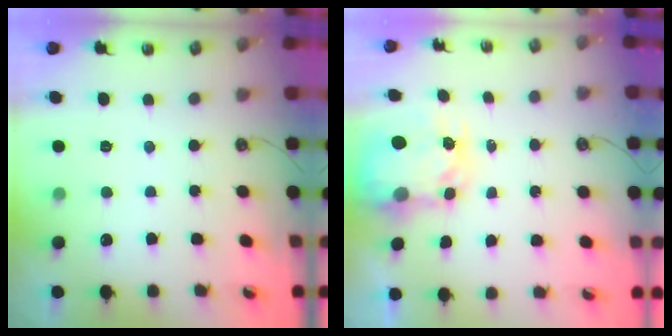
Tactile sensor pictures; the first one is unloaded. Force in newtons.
{"total": 5.5, "press": 5.5, "slide": 0.3}